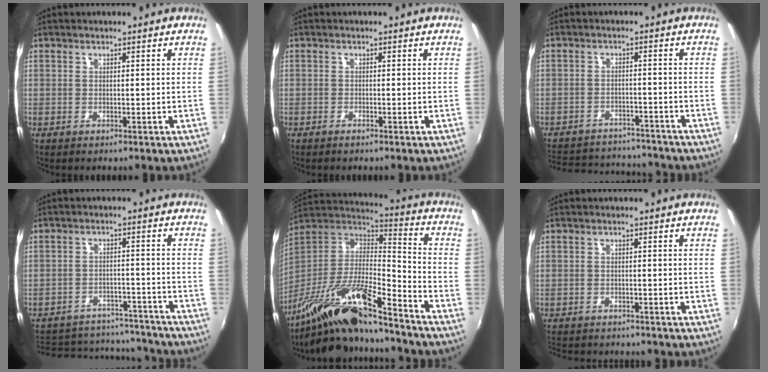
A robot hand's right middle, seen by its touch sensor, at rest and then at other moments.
{"total": 0.8, "force": [-0.7, 0.1, 0.3], "torque": [-0.007, -0.002, -0.016]}
{"total": 16.5, "force": [-14.2, 6.4, 5.3], "torque": [-0.133, 0.028, -0.188]}
{"total": 20.4, "force": [-17.4, 8.2, 7.0], "torque": [-0.157, 0.033, -0.210]}
{"total": 20.0, "force": [-15.5, 3.9, 12.2], "torque": [-0.228, -0.022, -0.286]}
{"total": 8.9, "force": [-8.1, 2.2, 2.8], "torque": [-0.073, -0.016, -0.121]}